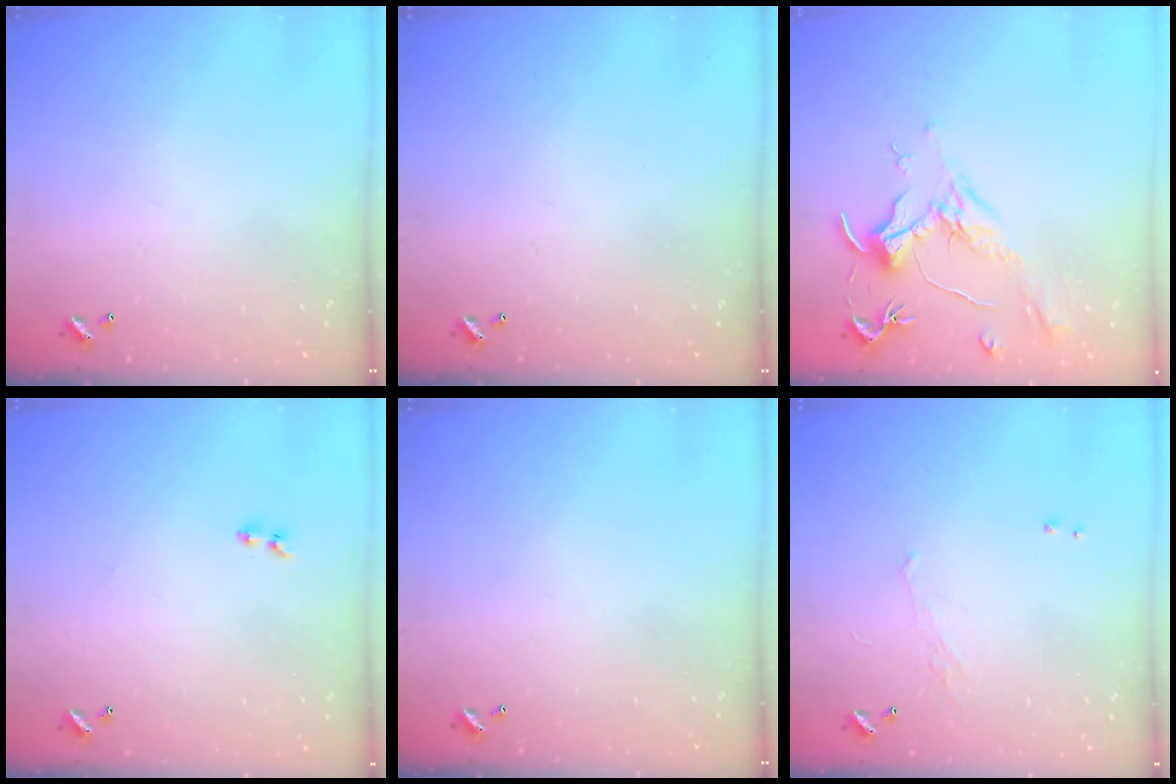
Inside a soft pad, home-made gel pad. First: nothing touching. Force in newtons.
{"total": 0.0}
{"total": 1.9, "press": 1.7, "slide": 0.9}
{"total": 2.0, "press": 1.7, "slide": 1.0}
{"total": 0.0}
{"total": 0.7, "press": 0.0, "slide": 0.7}